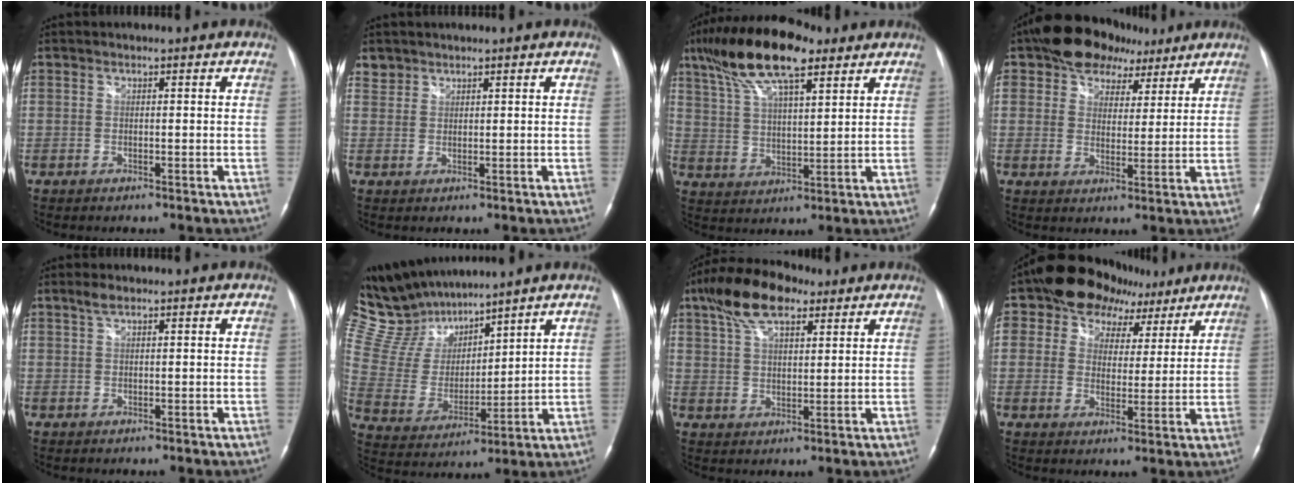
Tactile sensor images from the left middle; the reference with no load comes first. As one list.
[{"total": 1.9, "force": [1.5, 1.2, -0.3], "torque": [0.011, 0.008, 0.025]}, {"total": 15.6, "force": [10.1, 4.4, 11.1], "torque": [-0.216, 0.032, 0.187]}, {"total": 10.1, "force": [6.5, 6.5, 4.1], "torque": [-0.056, 0.032, 0.101]}, {"total": 1.5, "force": [1.1, 0.4, 1.0], "torque": [-0.024, 0.008, 0.022]}, {"total": 13.0, "force": [12.4, 2.4, 2.9], "torque": [-0.083, 0.008, 0.263]}, {"total": 11.2, "force": [6.9, 4.5, 7.5], "torque": [-0.151, 0.030, 0.127]}, {"total": 11.4, "force": [6.8, 7.8, 4.8], "torque": [-0.059, 0.038, 0.103]}]